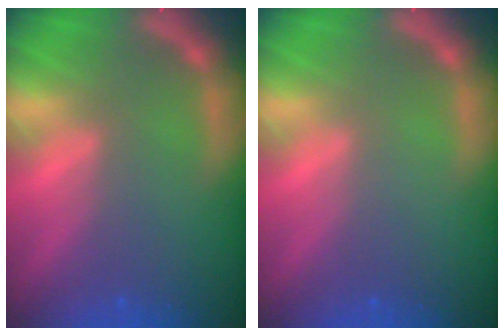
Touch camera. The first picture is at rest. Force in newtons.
{"total": 0.0}